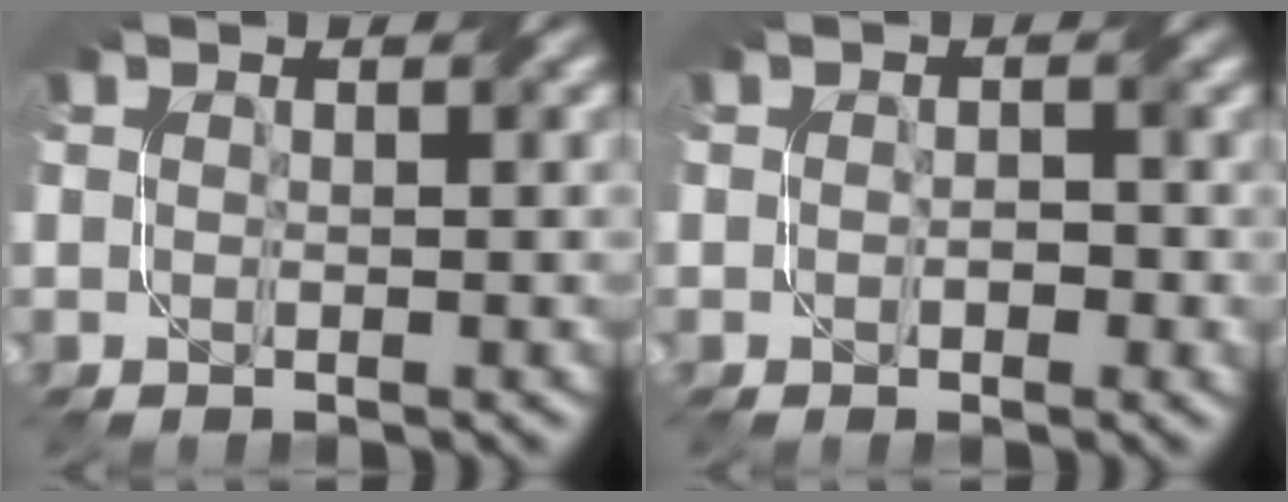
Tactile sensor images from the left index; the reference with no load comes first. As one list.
[{"total": 1.6, "force": [-0.3, 0.9, 1.2], "torque": [-0.016, -0.001, -0.003]}]